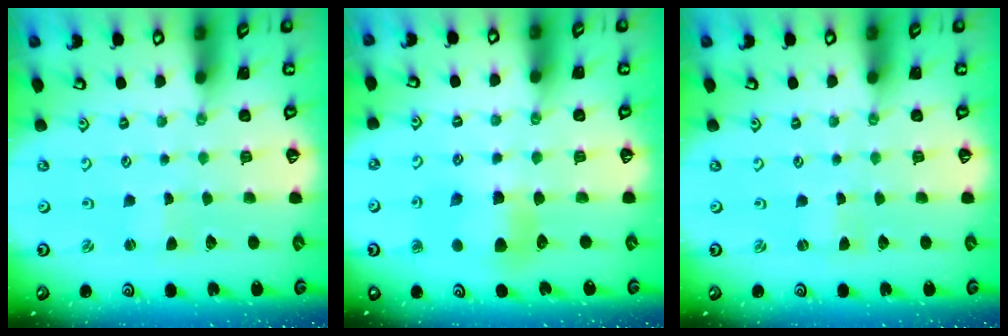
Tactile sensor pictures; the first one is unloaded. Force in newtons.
{"total": 6.7, "press": 6.7, "slide": 0.7}
{"total": 0.0}